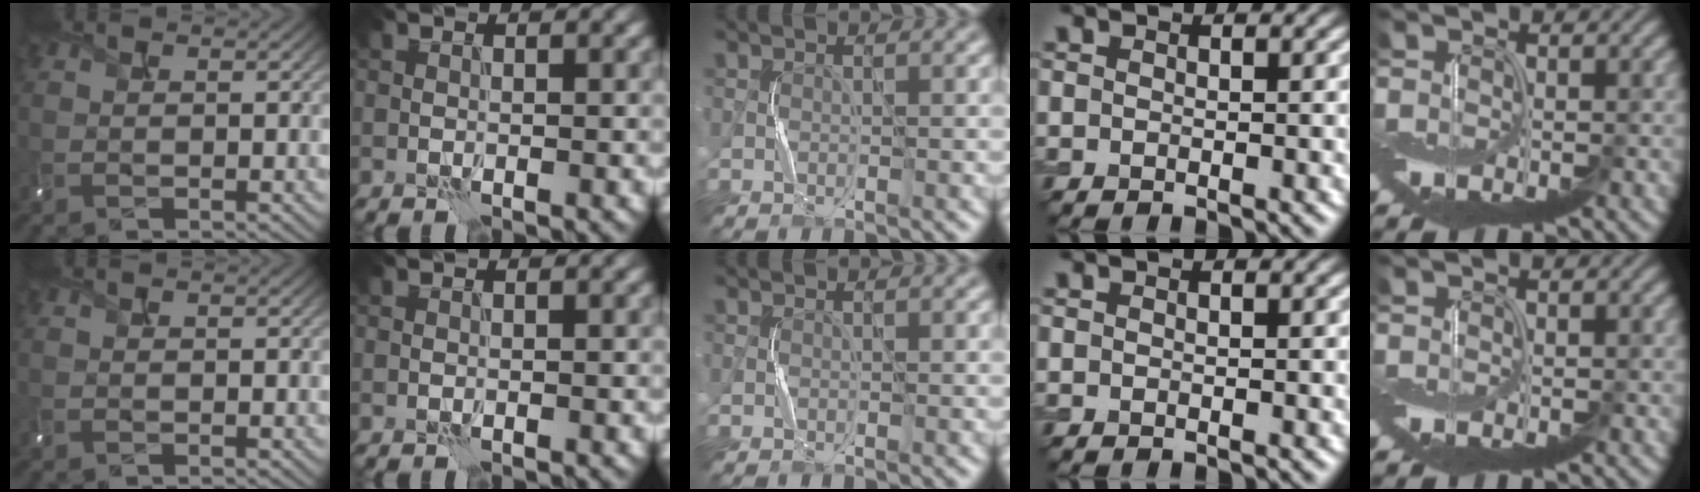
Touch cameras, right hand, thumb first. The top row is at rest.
{}